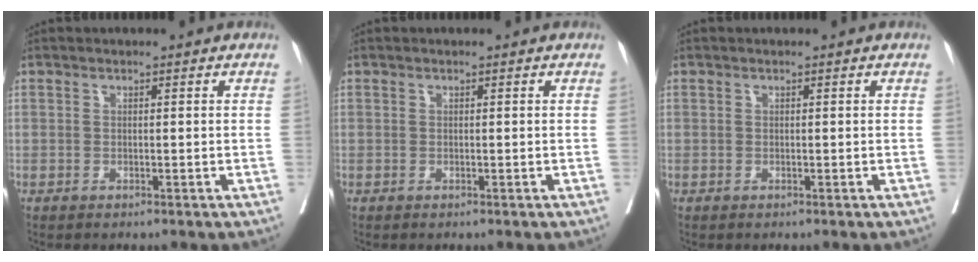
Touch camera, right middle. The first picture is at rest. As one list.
[{"total": 0.0}, {"total": 0.0}]